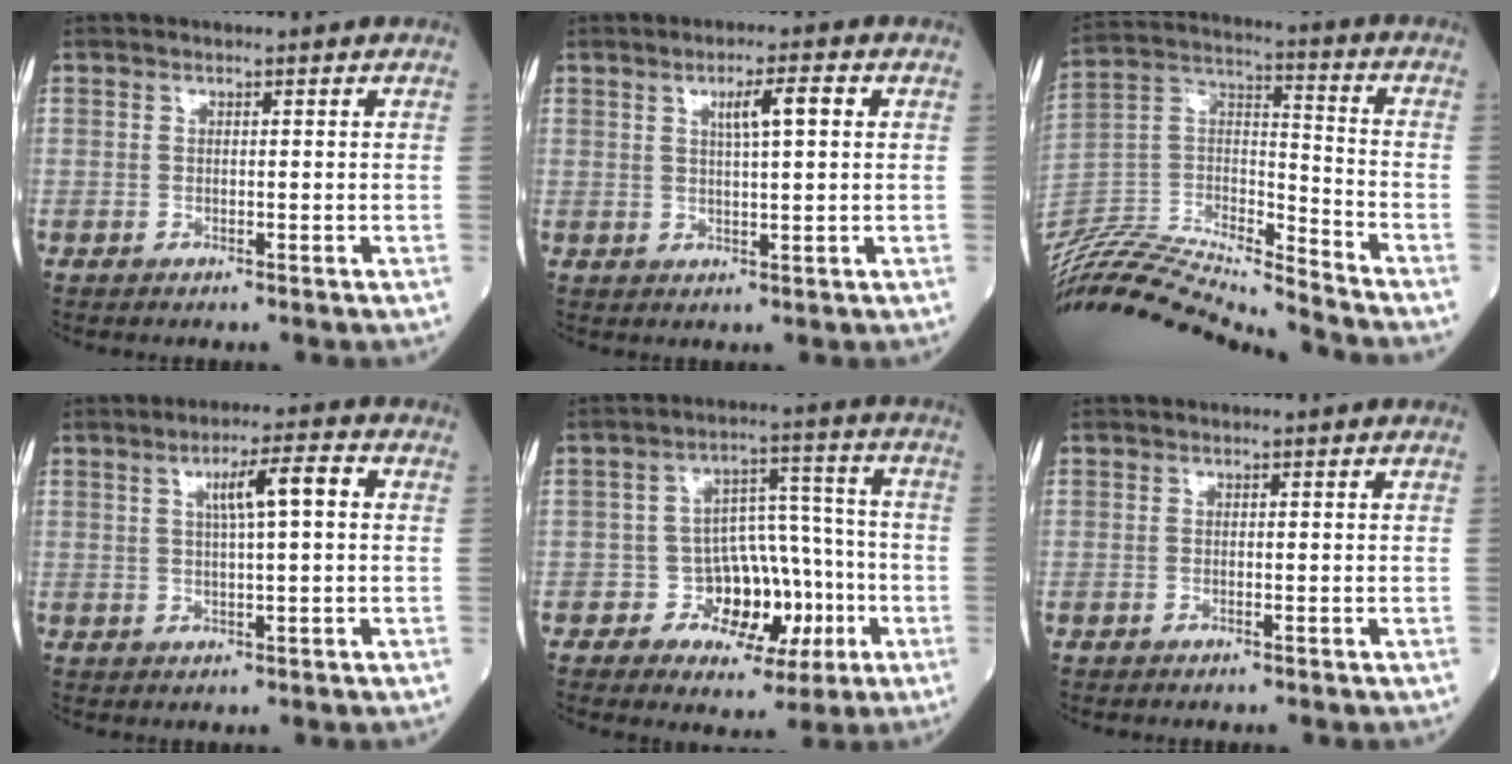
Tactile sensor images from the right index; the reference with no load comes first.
{"total": 4.5, "force": [1.5, 0.4, 4.2], "torque": [-0.072, 0.007, 0.026]}
{"total": 22.2, "force": [-21.3, -0.2, 6.3], "torque": [-0.140, 0.012, -0.372]}
{"total": 5.9, "force": [1.4, 0.5, 5.7], "torque": [-0.097, 0.012, 0.024]}
{"total": 9.7, "force": [-2.9, 6.8, 6.4], "torque": [-0.073, 0.030, -0.036]}
{"total": 0.0}